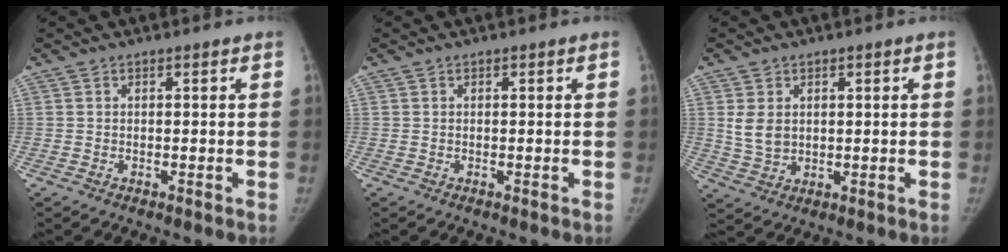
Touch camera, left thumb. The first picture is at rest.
{"total": 0.0}
{"total": 4.9, "force": [1.1, 3.7, 3.0], "torque": [-0.043, -0.009, 0.033]}